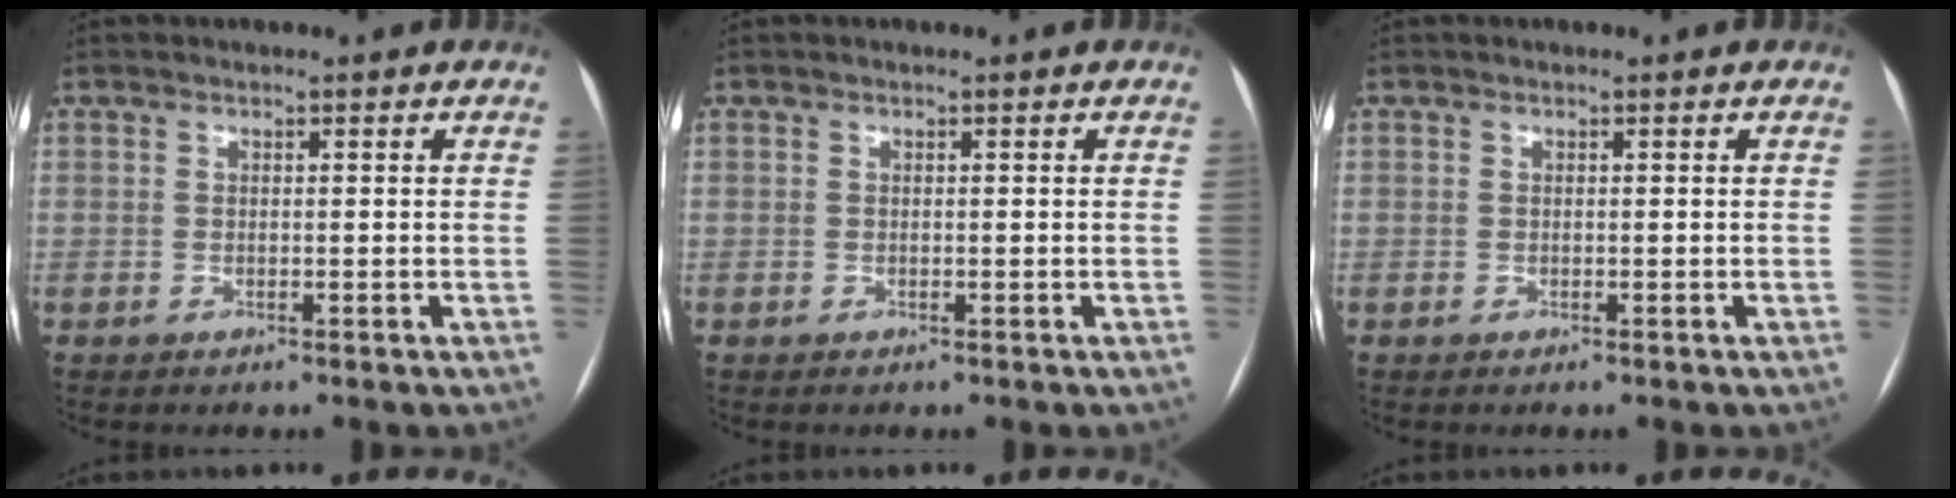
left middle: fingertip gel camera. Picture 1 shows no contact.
{"total": 0.0}
{"total": 0.0}